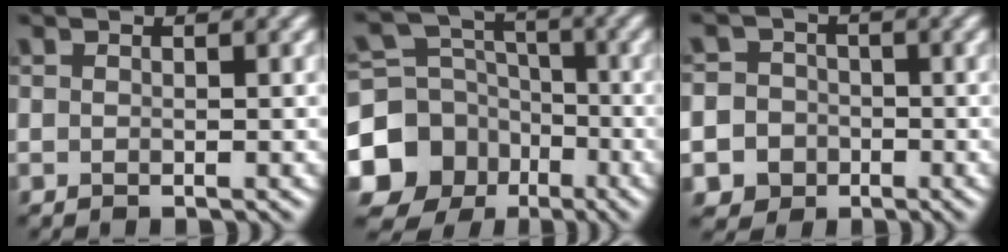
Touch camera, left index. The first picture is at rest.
{"total": 12.6, "force": [-6.0, 10.6, 3.1], "torque": [-0.082, -0.042, -0.129]}
{"total": 6.9, "force": [-3.2, 6.0, 1.0], "torque": [-0.007, -0.014, -0.081]}